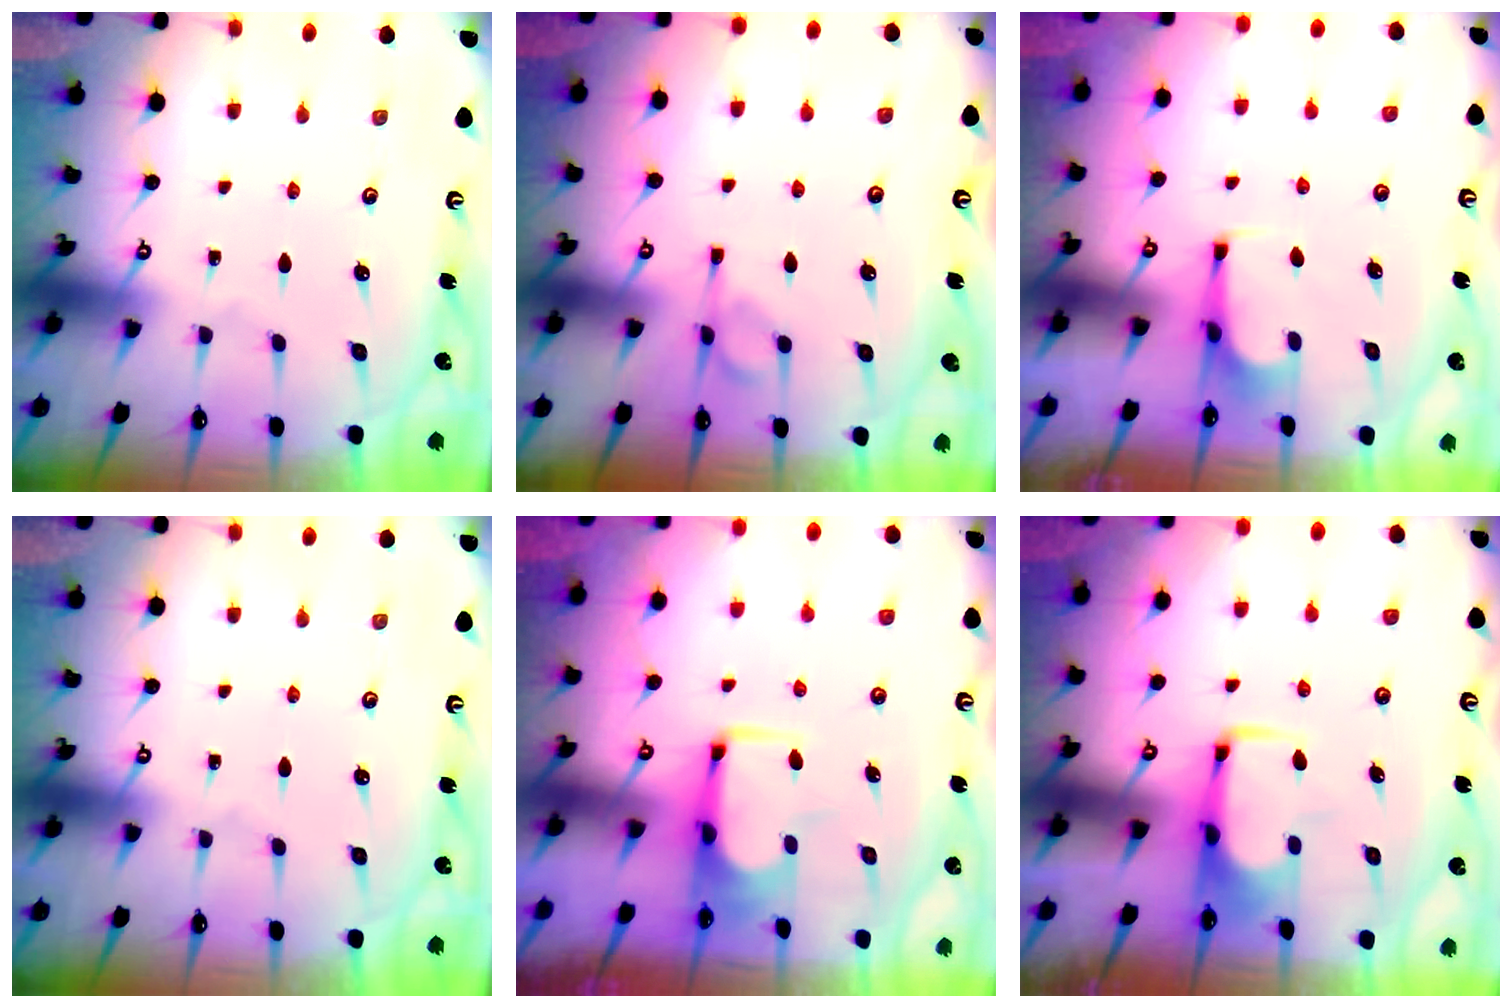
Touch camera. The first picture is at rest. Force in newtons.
{"total": 6.1, "press": 6.1, "slide": 0.5}
{"total": 0.7, "press": 0.7, "slide": 0.3}
{"total": 0.0}
{"total": 3.8, "press": 3.7, "slide": 0.4}
{"total": 2.0, "press": 1.9, "slide": 0.4}